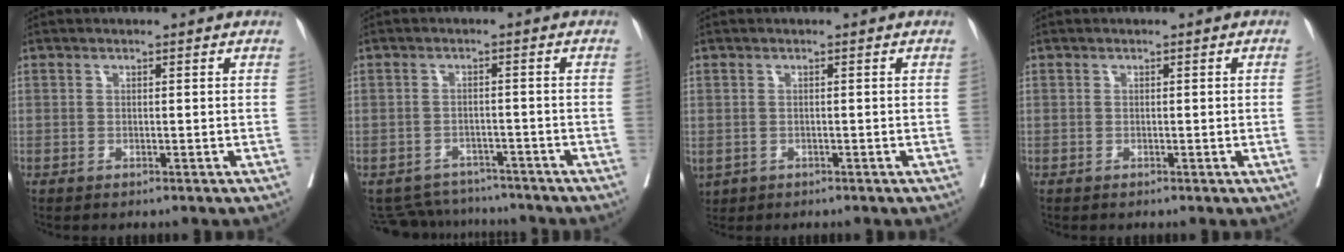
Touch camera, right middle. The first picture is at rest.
{"total": 7.6, "force": [-7.2, 2.3, -0.3], "torque": [0.000, 0.010, -0.101]}
{"total": 3.4, "force": [-1.7, 2.5, 1.5], "torque": [-0.041, -0.007, -0.022]}
{"total": 1.1, "force": [-0.2, -0.4, 1.0], "torque": [-0.011, 0.000, -0.001]}